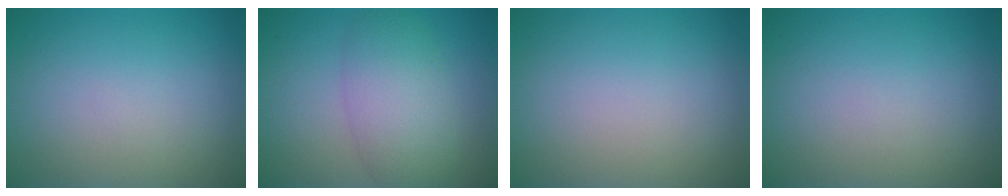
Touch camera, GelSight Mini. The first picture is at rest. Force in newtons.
{"total": 5.4, "press": 5.4, "slide": 0.2}
{"total": 0.0}
{"total": 0.0}